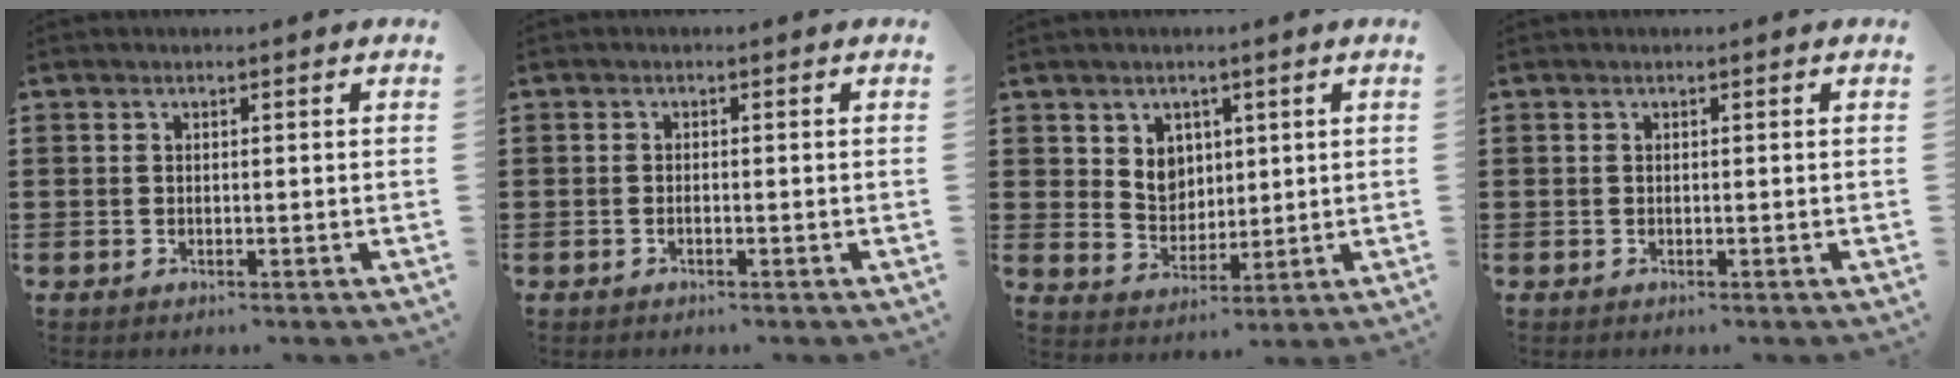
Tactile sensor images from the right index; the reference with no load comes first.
{"total": 0.5, "force": [-0.3, 0.1, 0.4], "torque": [-0.008, -0.003, -0.005]}
{"total": 4.7, "force": [2.6, 3.8, 0.9], "torque": [-0.029, 0.003, 0.047]}
{"total": 0.0}